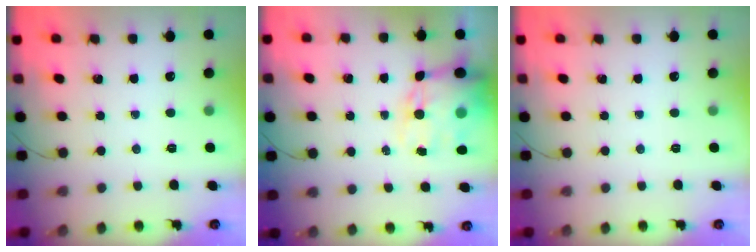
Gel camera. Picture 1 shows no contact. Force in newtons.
{"total": 15.1, "press": 14.7, "slide": 3.3}
{"total": 0.0}